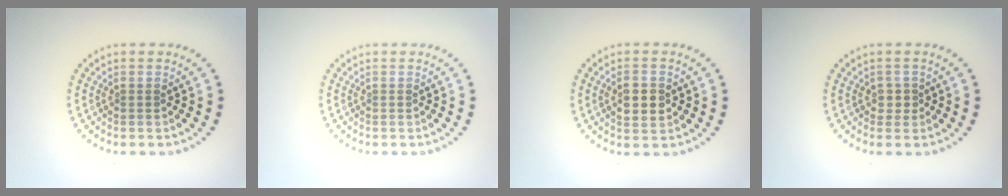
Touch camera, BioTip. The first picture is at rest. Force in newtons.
{"total": 0.0}
{"total": 2.9, "press": 2.9, "slide": 0.2}
{"total": 1.2, "press": 1.1, "slide": 0.6}